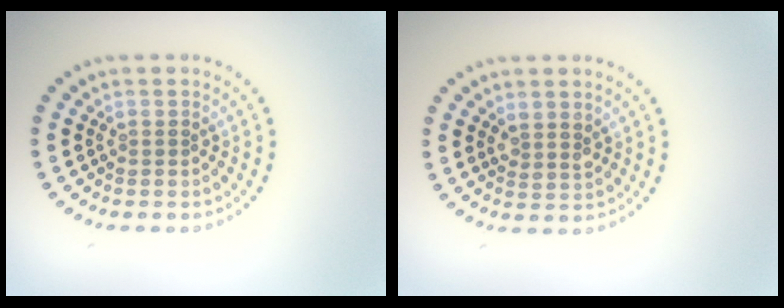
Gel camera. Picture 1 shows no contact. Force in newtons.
{"total": 1.7, "press": 1.5, "slide": 0.9}